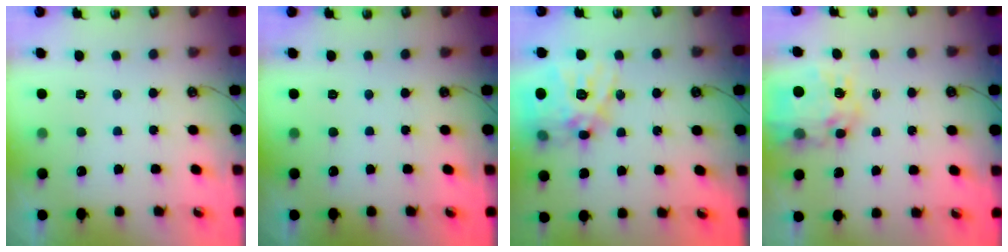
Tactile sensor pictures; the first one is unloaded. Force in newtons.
{"total": 0.0}
{"total": 21.8, "press": 21.5, "slide": 3.3}
{"total": 12.3, "press": 12.2, "slide": 1.2}